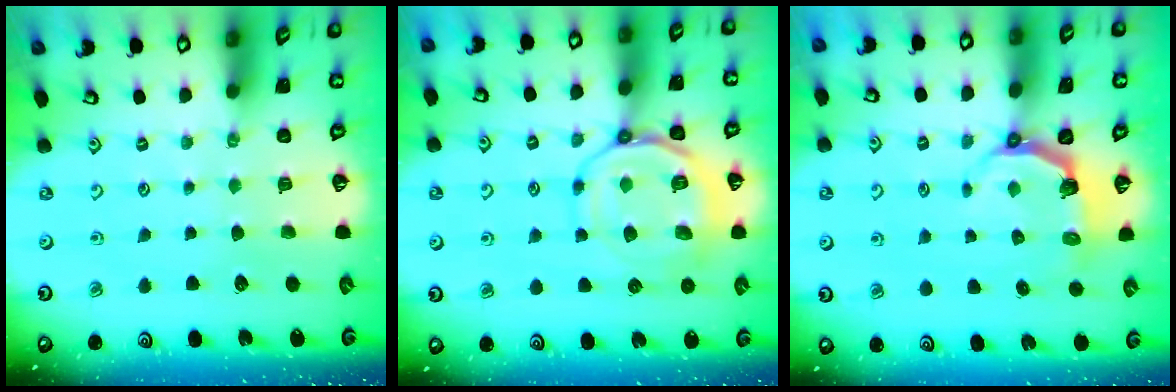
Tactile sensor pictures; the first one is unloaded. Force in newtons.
{"total": 13.0, "press": 12.9, "slide": 1.3}
{"total": 4.5, "press": 2.9, "slide": 3.4}